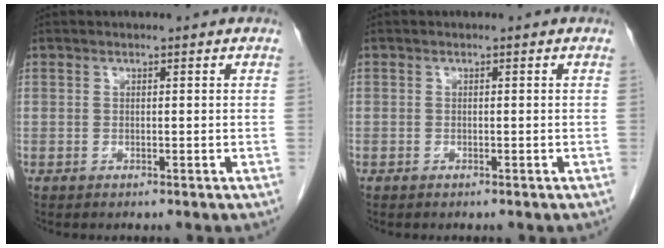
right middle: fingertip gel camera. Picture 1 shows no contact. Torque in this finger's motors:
{"motor_torque": [1.34, -0.80, -0.02, -0.21]}